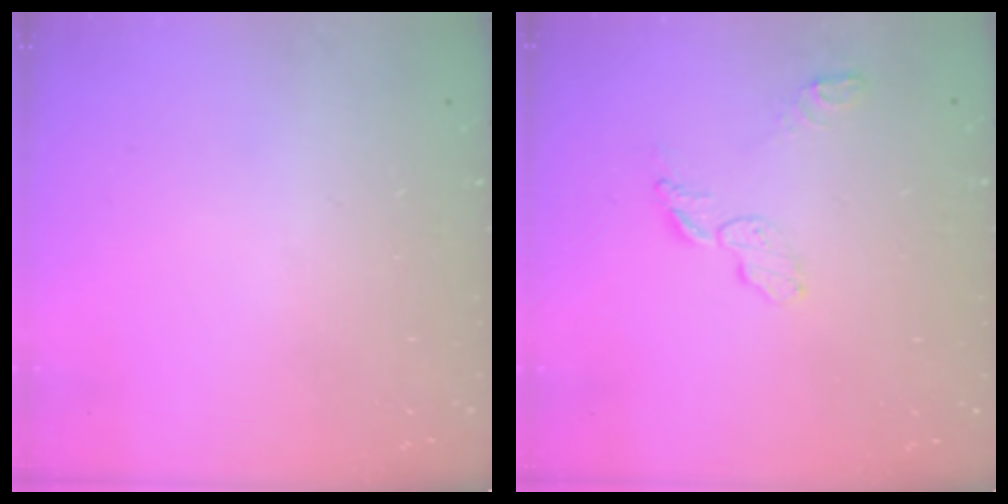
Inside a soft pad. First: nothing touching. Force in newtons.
{"total": 6.8, "press": 6.8, "slide": 0.1}